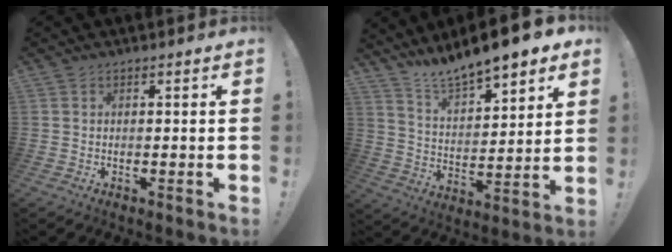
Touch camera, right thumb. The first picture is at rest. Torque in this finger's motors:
{"motor_torque": [0.24, 0.41, 0.83, 0.82, 0.04]}